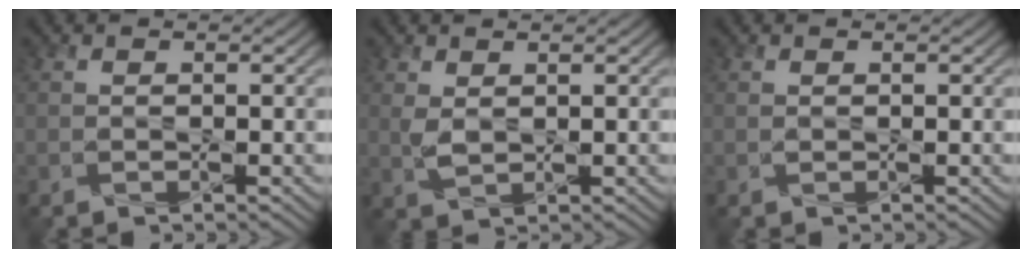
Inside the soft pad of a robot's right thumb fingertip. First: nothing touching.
{"total": 1.8, "force": [0.7, 1.0, 1.4], "torque": [-0.041, -0.002, 0.018]}
{"total": 0.0}